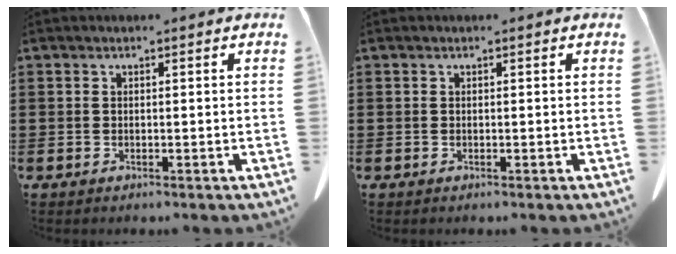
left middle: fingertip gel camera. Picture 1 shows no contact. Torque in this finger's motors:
{"motor_torque": [0.00, 0.00, 0.00, 0.01]}